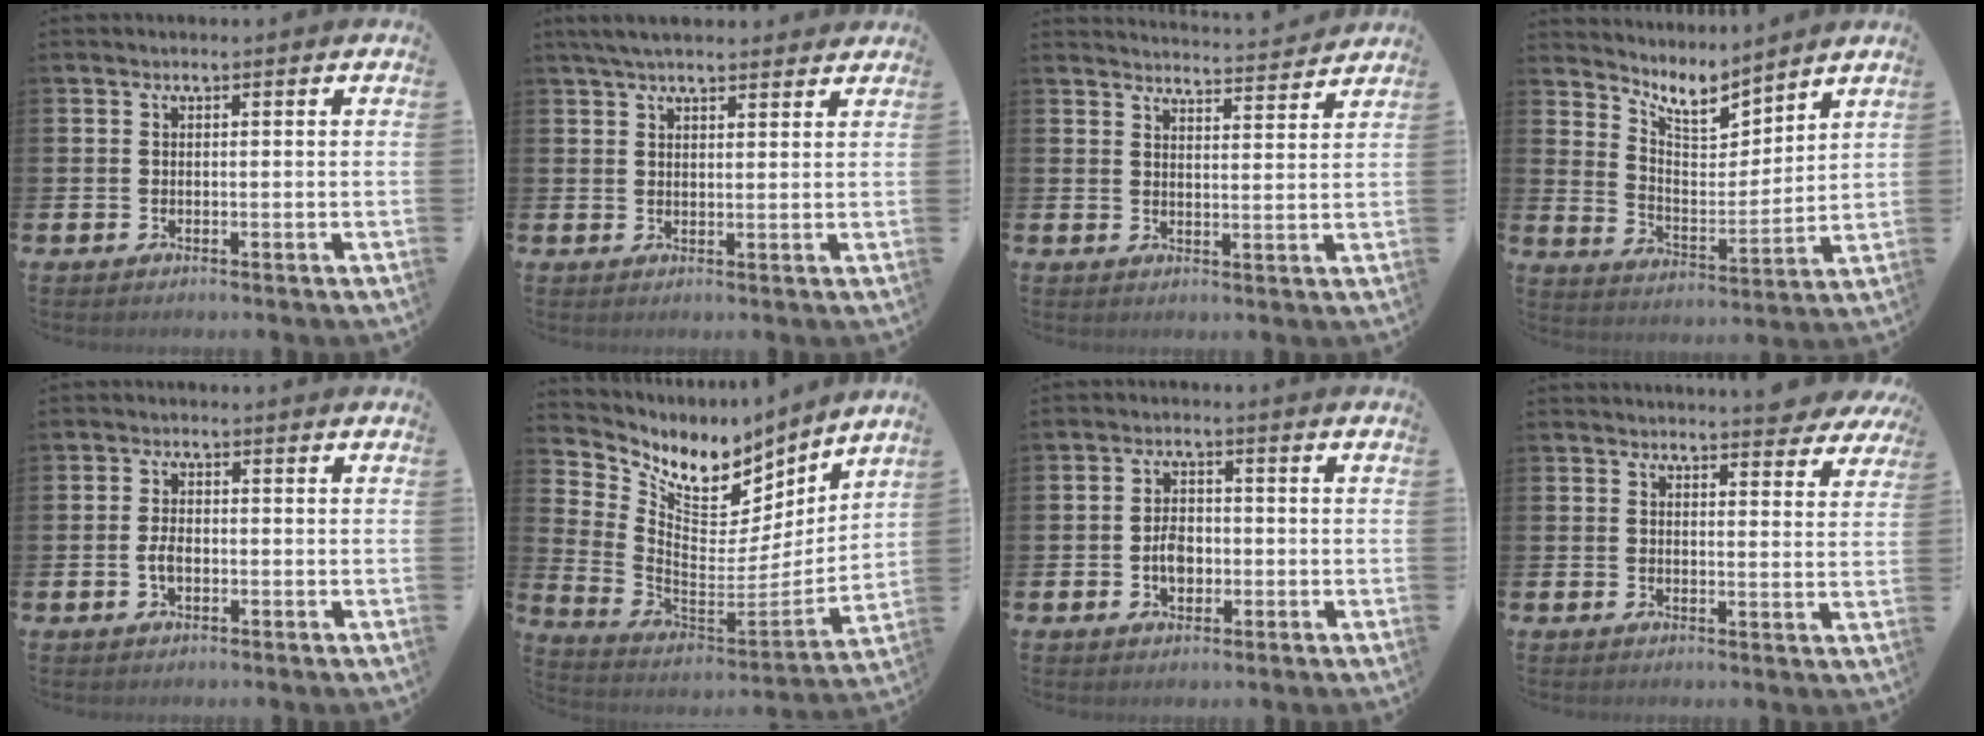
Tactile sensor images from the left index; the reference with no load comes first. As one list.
[{"total": 4.4, "force": [4.1, 1.0, 1.5], "torque": [-0.042, -0.006, 0.078]}, {"total": 4.0, "force": [4.0, -0.2, 0.2], "torque": [-0.009, -0.035, 0.069]}, {"total": 7.5, "force": [7.1, 1.8, 1.8], "torque": [-0.059, -0.053, 0.126]}, {"total": 2.6, "force": [-0.5, 1.4, 2.1], "torque": [-0.039, 0.003, -0.009]}, {"total": 8.6, "force": [6.6, 4.5, 3.2], "torque": [-0.098, -0.043, 0.115]}, {"total": 3.6, "force": [-0.8, 2.4, 2.6], "torque": [-0.032, -0.002, -0.019]}, {"total": 3.9, "force": [3.8, 0.3, 0.4], "torque": [0.004, -0.025, 0.067]}]